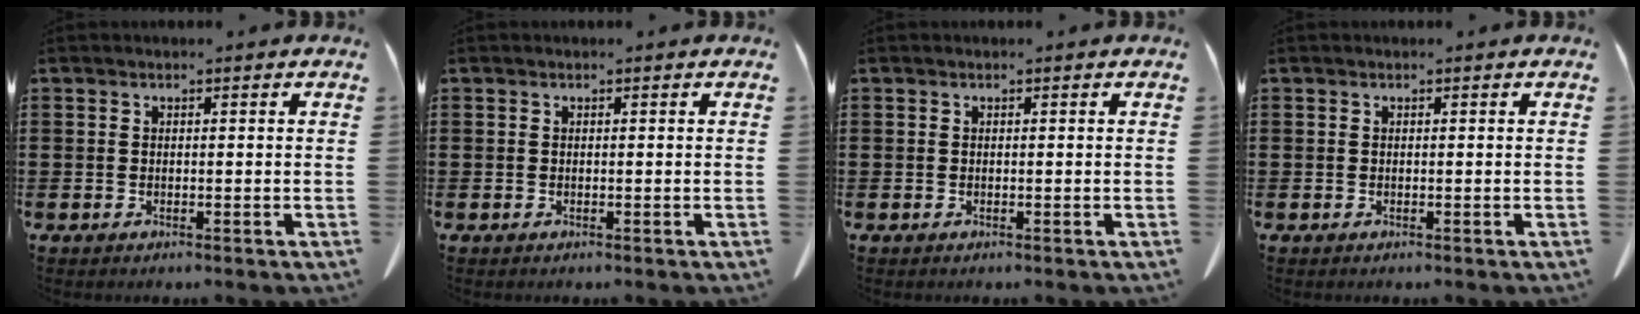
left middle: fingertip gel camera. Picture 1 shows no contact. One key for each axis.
{"total": 0.0}
{"total": 0.0}
{"total": 0.0}